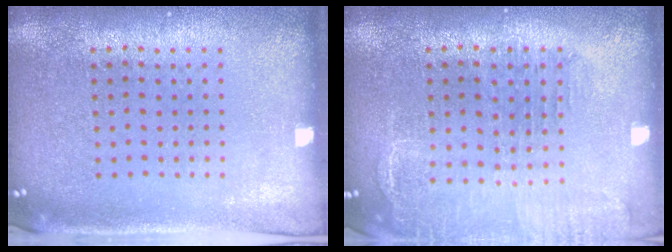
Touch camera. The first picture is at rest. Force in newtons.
{"total": 1.6, "press": 1.5, "slide": 0.5}